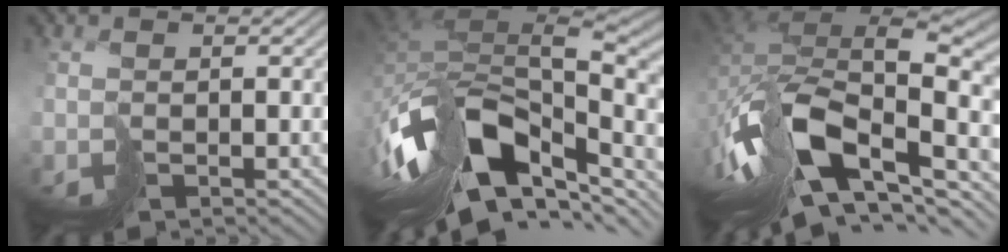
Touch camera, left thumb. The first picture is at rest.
{"total": 19.3, "force": [-6.9, 10.3, 14.8], "torque": [-0.327, -0.016, -0.117]}
{"total": 17.4, "force": [-7.0, 9.0, 13.2], "torque": [-0.298, -0.013, -0.128]}